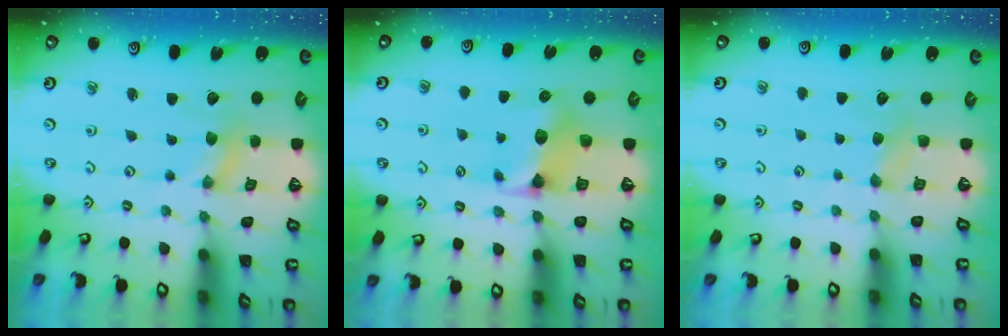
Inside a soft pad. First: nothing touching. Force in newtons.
{"total": 7.0, "press": 7.0, "slide": 0.6}
{"total": 3.1, "press": 3.1, "slide": 0.5}